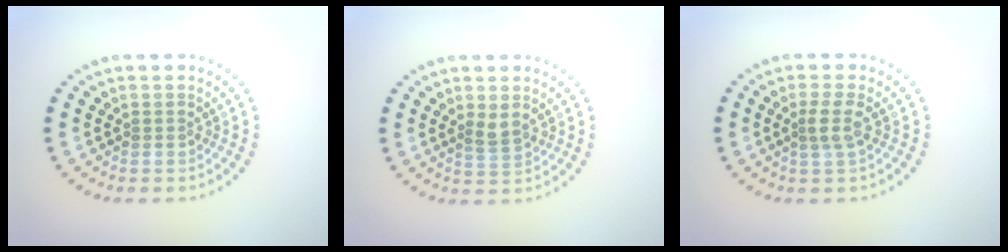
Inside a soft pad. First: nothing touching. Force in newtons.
{"total": 1.6, "press": 1.4, "slide": 0.8}
{"total": 2.0, "press": 1.7, "slide": 1.1}